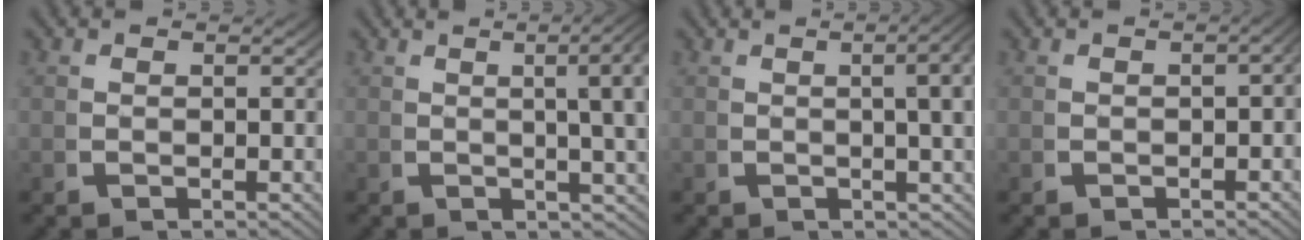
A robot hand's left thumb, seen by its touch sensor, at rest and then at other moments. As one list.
[{"total": 9.7, "force": [3.4, 4.4, 8.0], "torque": [-0.068, 0.037, 0.029]}, {"total": 8.1, "force": [2.5, 3.7, 6.8], "torque": [-0.054, 0.032, 0.017]}, {"total": 1.7, "force": [-0.9, 0.9, 1.1], "torque": [-0.012, 0.002, -0.013]}]